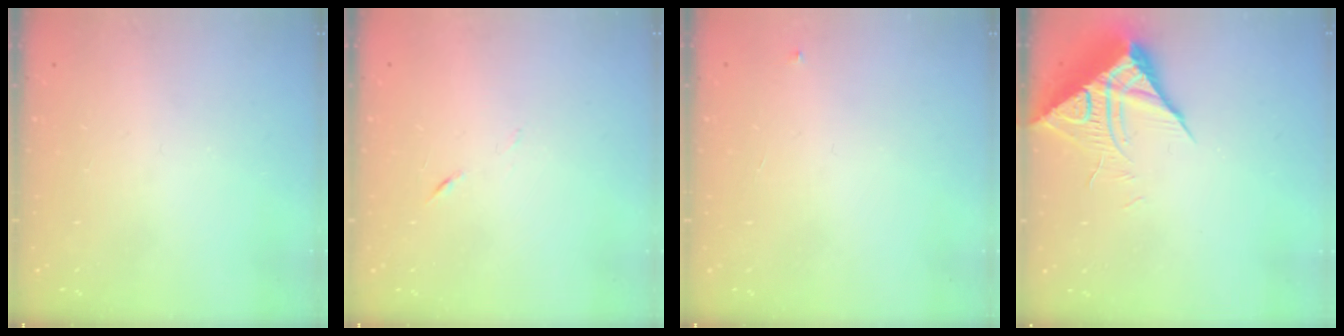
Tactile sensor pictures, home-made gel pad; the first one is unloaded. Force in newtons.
{"total": 4.0, "press": 3.9, "slide": 0.8}
{"total": 3.0, "press": 2.9, "slide": 0.4}
{"total": 10.0, "press": 10.0, "slide": 0.6}